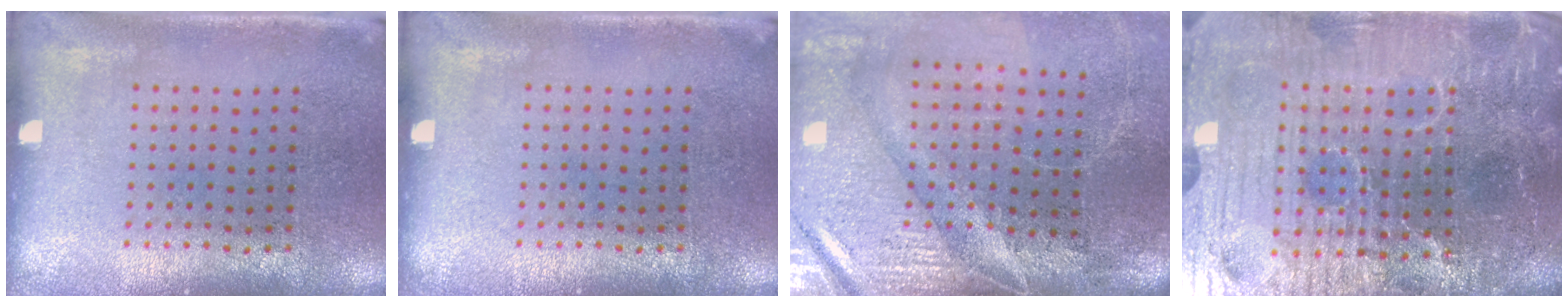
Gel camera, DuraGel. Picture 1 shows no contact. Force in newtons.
{"total": 0.0}
{"total": 4.6, "press": 3.9, "slide": 2.5}
{"total": 7.0, "press": 6.3, "slide": 3.1}